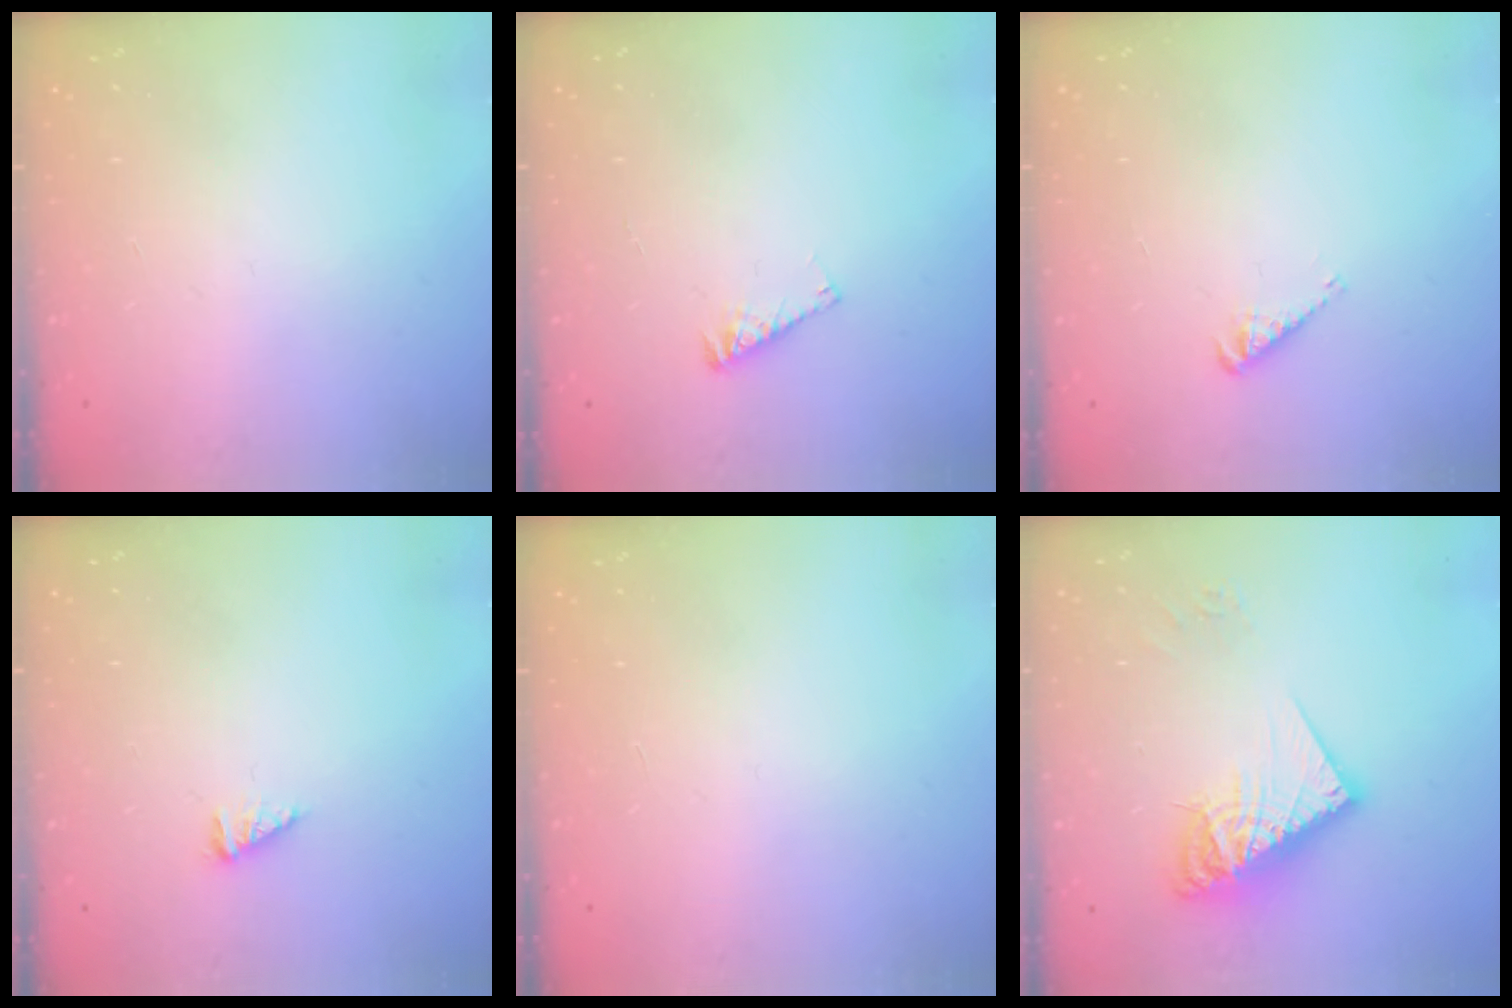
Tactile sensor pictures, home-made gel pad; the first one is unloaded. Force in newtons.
{"total": 3.8, "press": 3.8, "slide": 0.3}
{"total": 2.9, "press": 2.9, "slide": 0.3}
{"total": 1.7, "press": 1.7, "slide": 0.2}
{"total": 0.0}
{"total": 14.3, "press": 14.2, "slide": 1.4}